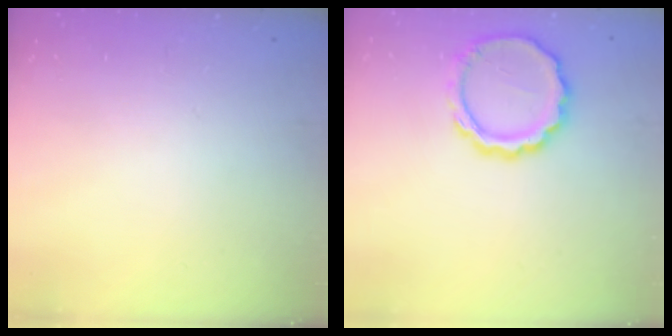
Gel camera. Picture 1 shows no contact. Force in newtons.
{"total": 10.3, "press": 10.2, "slide": 1.7}